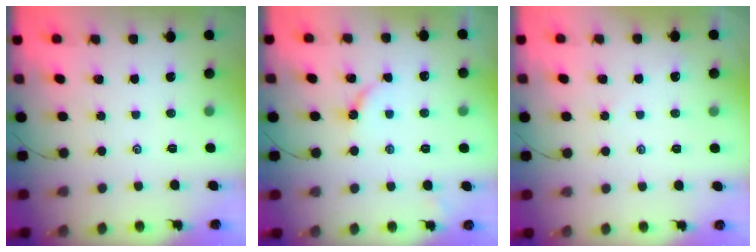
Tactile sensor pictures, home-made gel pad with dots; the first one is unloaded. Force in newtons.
{"total": 4.0, "press": 4.0, "slide": 0.5}
{"total": 1.4, "press": 1.4, "slide": 0.4}